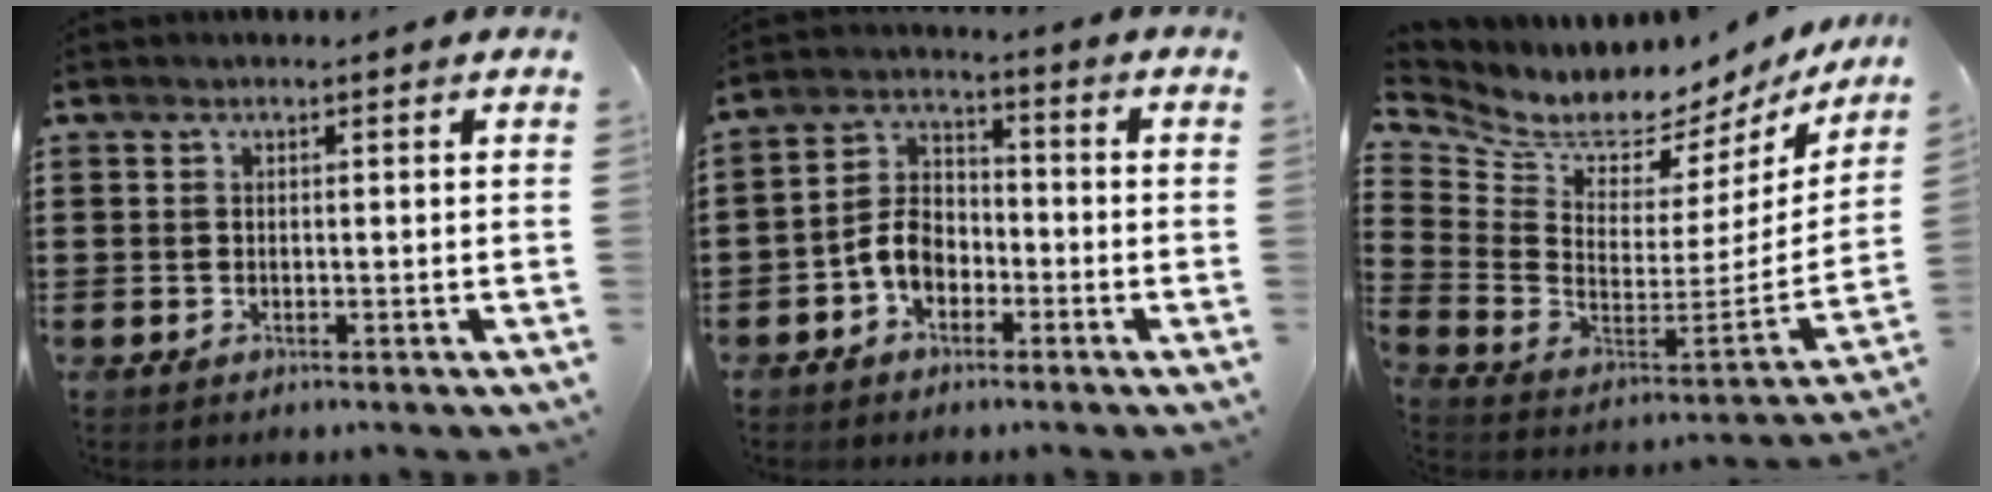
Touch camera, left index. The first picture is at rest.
{"total": 6.0, "force": [-3.0, 4.1, 3.3], "torque": [-0.082, 0.011, -0.064]}
{"total": 5.5, "force": [4.9, 2.1, 1.4], "torque": [-0.065, -0.055, 0.080]}